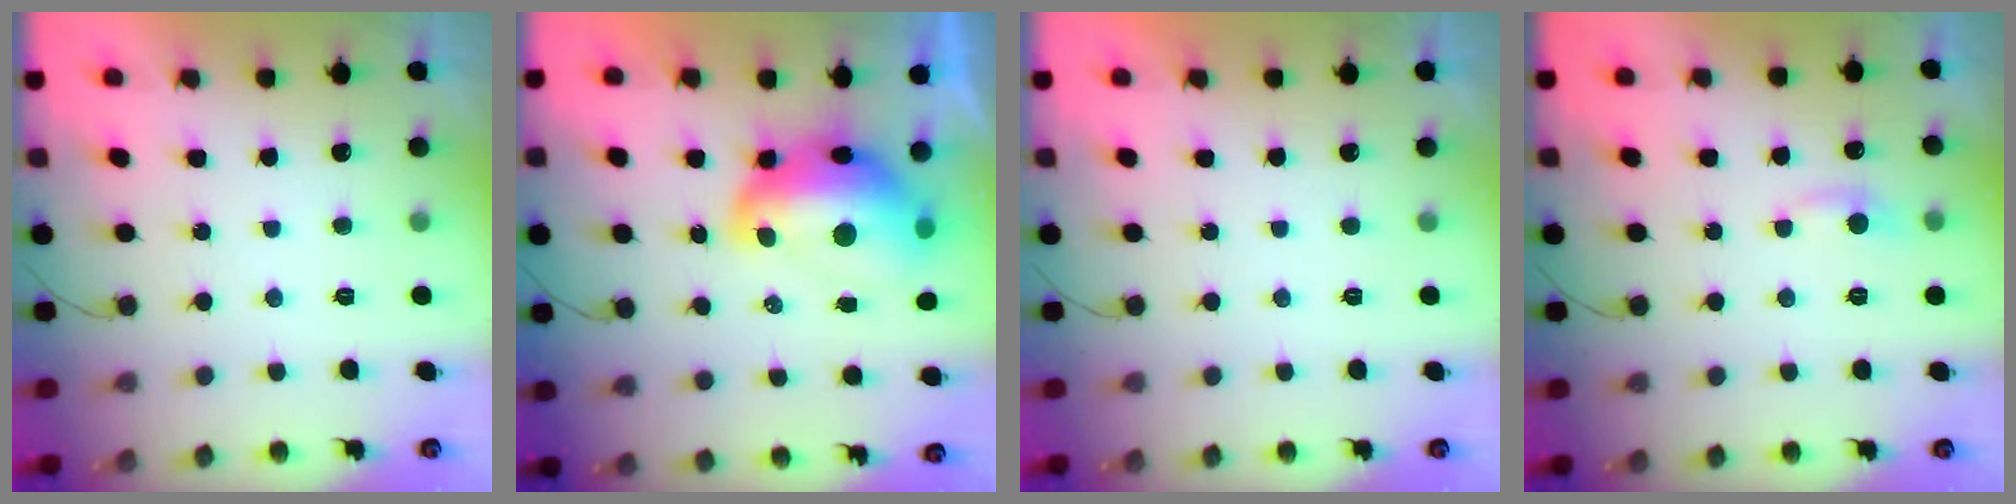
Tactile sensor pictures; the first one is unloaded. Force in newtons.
{"total": 15.1, "press": 15.0, "slide": 1.1}
{"total": 0.0}
{"total": 4.7, "press": 4.6, "slide": 0.6}